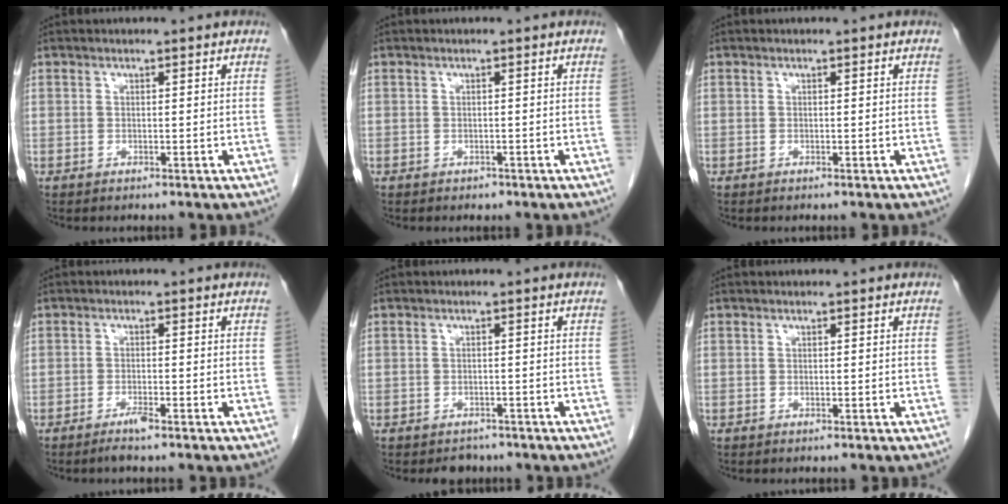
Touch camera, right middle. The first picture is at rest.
{"total": 0.6, "force": [-0.4, 0.4, 0.1], "torque": [-0.007, 0.001, -0.006]}
{"total": 0.0}
{"total": 2.1, "force": [-1.6, -0.1, 1.4], "torque": [-0.030, -0.003, -0.029]}
{"total": 2.6, "force": [-2.1, 1.5, 0.2], "torque": [-0.010, 0.003, -0.029]}
{"total": 0.0}